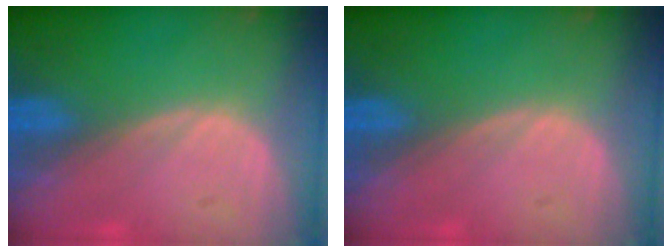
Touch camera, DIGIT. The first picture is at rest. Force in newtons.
{"total": 0.0}